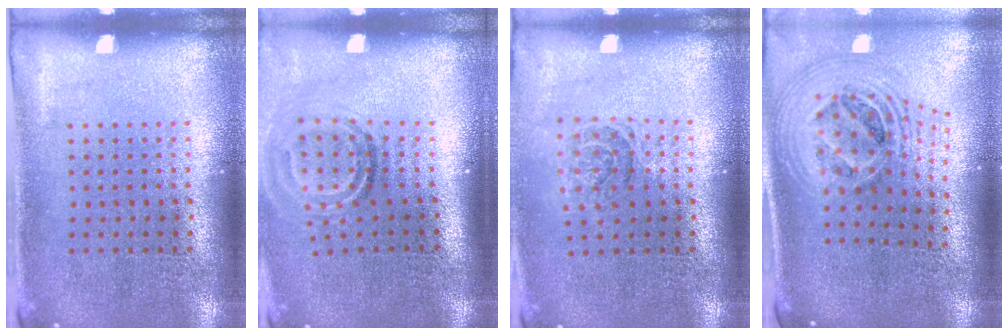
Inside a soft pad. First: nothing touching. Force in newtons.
{"total": 1.9, "press": 1.3, "slide": 1.4}
{"total": 1.4, "press": 1.1, "slide": 0.8}
{"total": 2.7, "press": 1.9, "slide": 1.9}